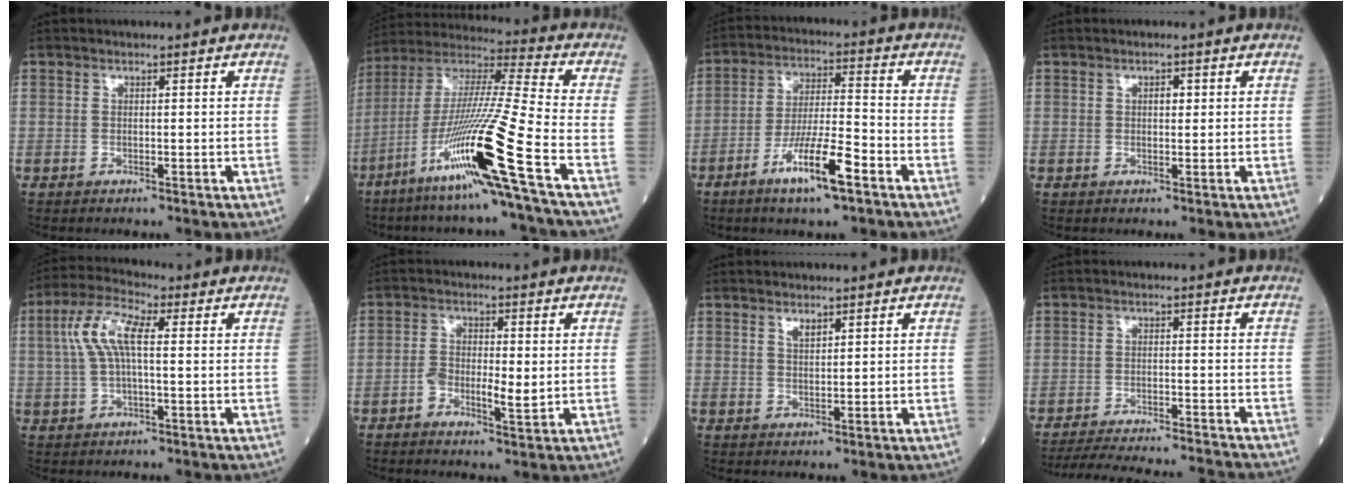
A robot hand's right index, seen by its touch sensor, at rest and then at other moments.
{"total": 20.5, "force": [-9.4, -1.9, 18.1], "torque": [-0.368, -0.037, -0.184]}
{"total": 10.2, "force": [-5.6, 1.0, 8.5], "torque": [-0.158, -0.010, -0.101]}
{"total": 1.3, "force": [0.4, 0.5, 1.1], "torque": [-0.021, -0.001, 0.006]}
{"total": 7.7, "force": [1.4, 2.2, 7.2], "torque": [-0.164, 0.025, 0.026]}
{"total": 4.8, "force": [-0.9, 1.8, 4.4], "torque": [-0.077, 0.004, -0.017]}
{"total": 1.5, "force": [1.1, 0.4, 1.0], "torque": [-0.023, -0.004, 0.024]}
{"total": 17.1, "force": [-16.2, 0.7, 5.6], "torque": [-0.108, -0.024, -0.229]}